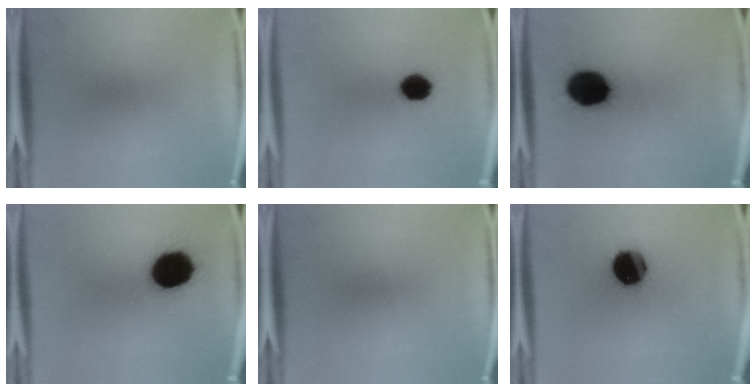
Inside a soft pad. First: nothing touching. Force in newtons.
{"total": 6.8}
{"total": 15.6}
{"total": 16.2}
{"total": 0.0}
{"total": 16.0}